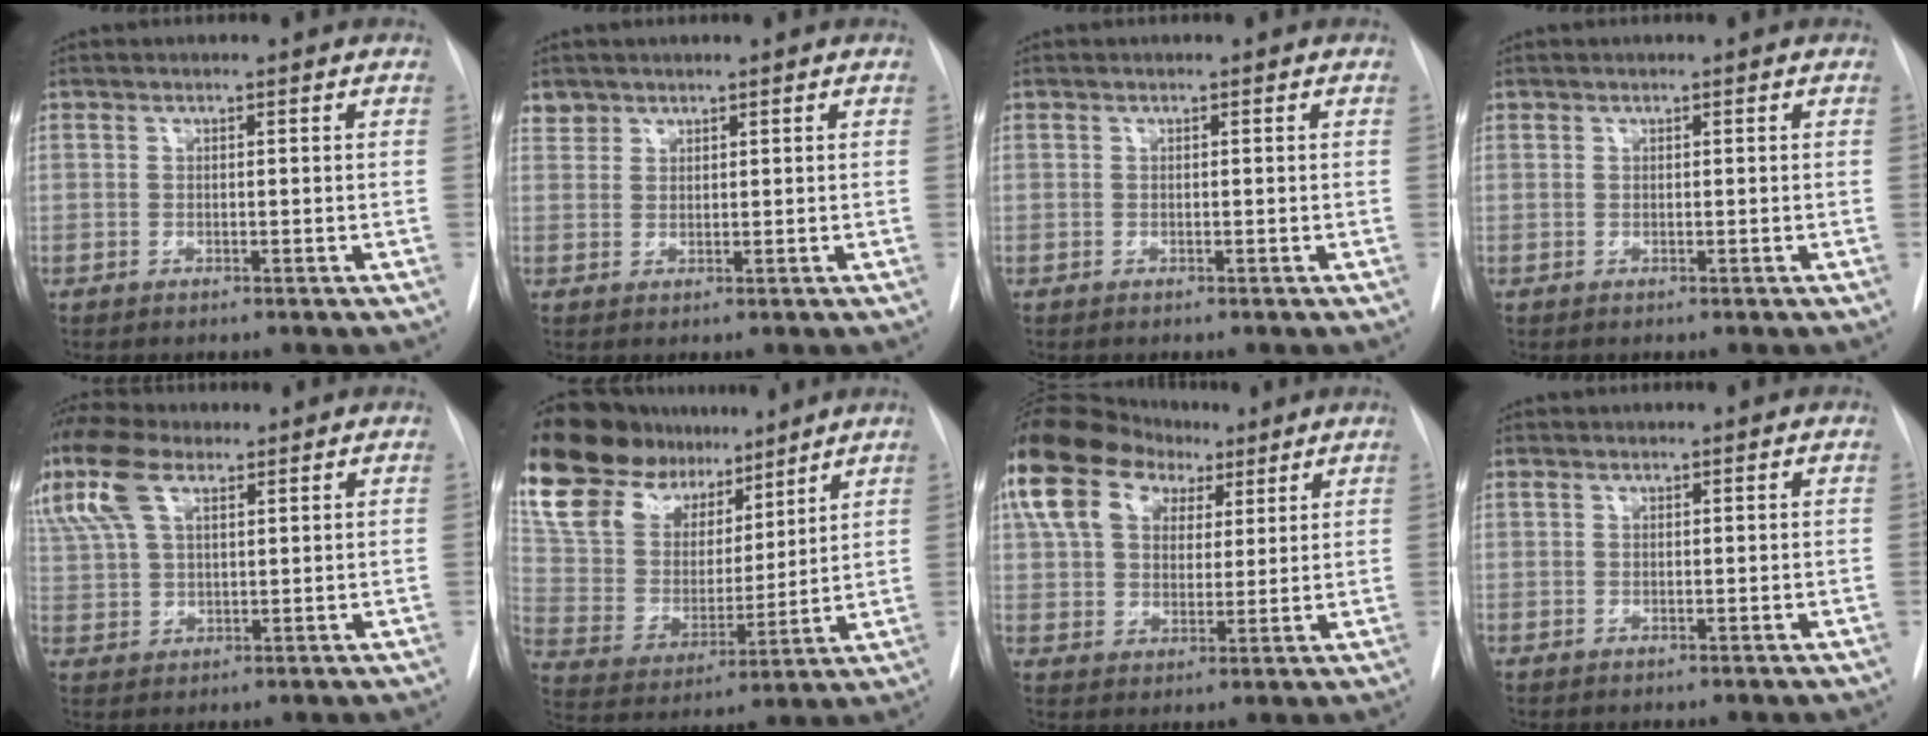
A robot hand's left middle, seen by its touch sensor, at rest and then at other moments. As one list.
[{"total": 1.9, "force": [1.6, 1.1, -0.3], "torque": [0.013, 0.008, 0.026]}, {"total": 0.0}, {"total": 0.0}, {"total": 17.1, "force": [10.2, 8.7, 10.6], "torque": [-0.288, 0.048, 0.194]}, {"total": 19.3, "force": [15.3, 8.6, 7.9], "torque": [-0.156, 0.034, 0.288]}, {"total": 15.6, "force": [8.4, 10.1, 8.3], "torque": [-0.174, 0.057, 0.149]}, {"total": 0.6, "force": [0.5, 0.3, 0.1], "torque": [-0.004, 0.008, 0.009]}]